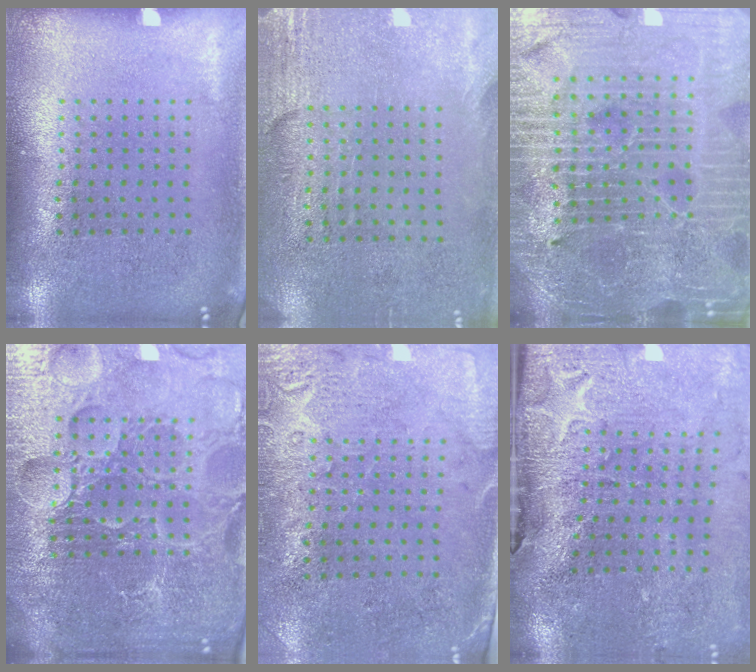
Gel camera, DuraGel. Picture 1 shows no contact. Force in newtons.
{"total": 2.8, "press": 2.4, "slide": 1.4}
{"total": 5.9, "press": 5.3, "slide": 2.4}
{"total": 6.2, "press": 5.5, "slide": 2.8}
{"total": 2.8, "press": 2.4, "slide": 1.4}
{"total": 3.6, "press": 3.3, "slide": 1.4}